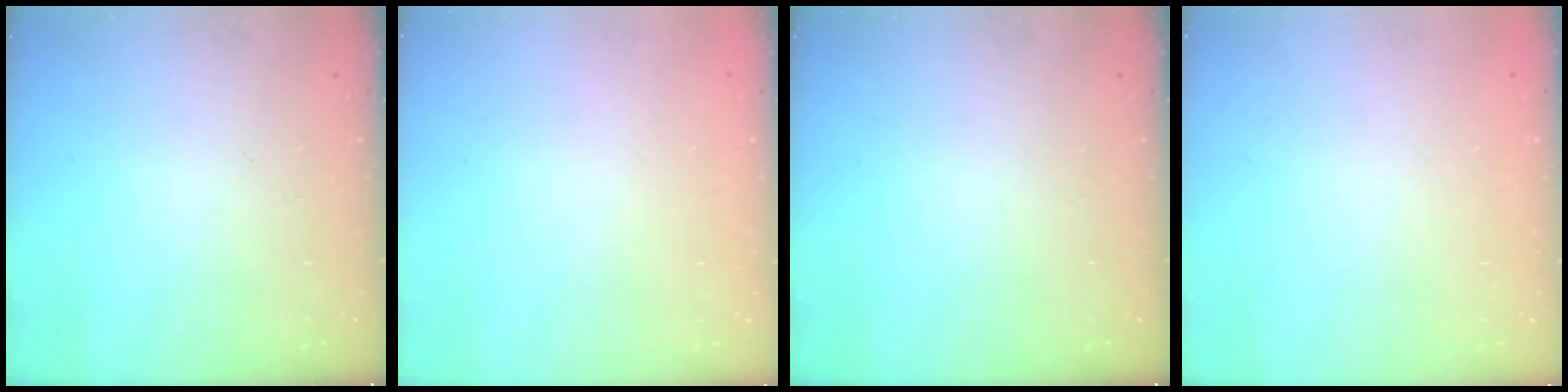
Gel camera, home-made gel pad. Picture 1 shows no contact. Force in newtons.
{"total": 2.2, "press": 2.2, "slide": 0.1}
{"total": 0.0}
{"total": 2.1, "press": 2.1, "slide": 0.1}